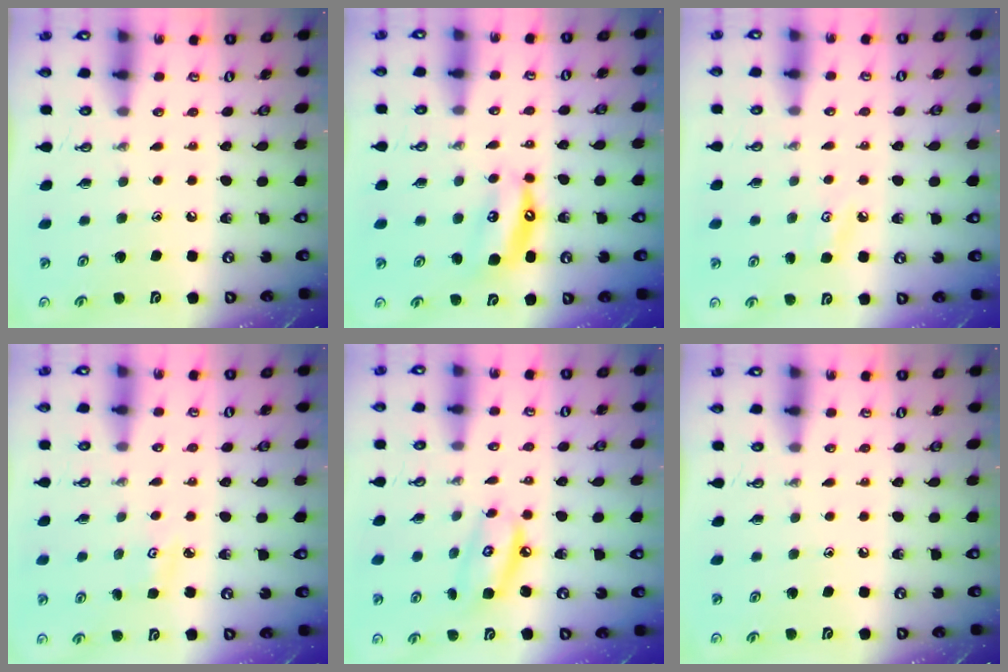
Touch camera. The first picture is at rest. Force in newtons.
{"total": 6.4, "press": 6.4, "slide": 0.7}
{"total": 4.0, "press": 3.9, "slide": 0.6}
{"total": 2.8, "press": 2.7, "slide": 0.4}
{"total": 7.8, "press": 7.7, "slide": 0.7}
{"total": 0.0}